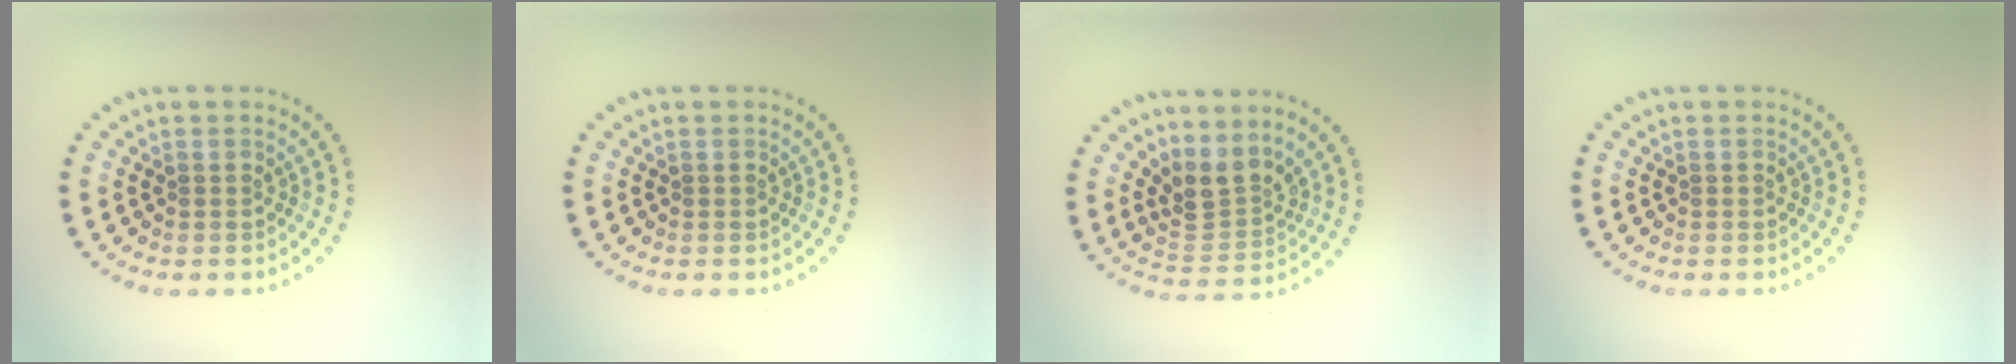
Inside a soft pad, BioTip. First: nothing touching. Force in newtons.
{"total": 0.0}
{"total": 3.3, "press": 2.4, "slide": 2.2}
{"total": 0.0}